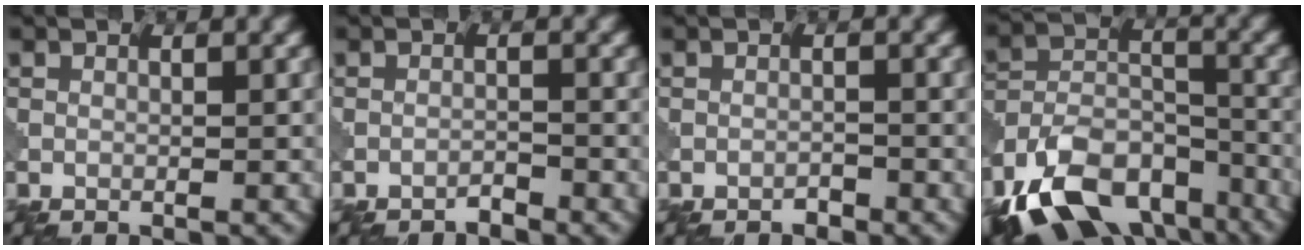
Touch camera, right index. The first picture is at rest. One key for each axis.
{"total": 1.0, "fx": -1.0, "fy": 0.1, "fz": 0.3, "tx": 0.000, "ty": 0.004, "tz": -0.020}
{"total": 0.8, "fx": -0.7, "fy": 0.3, "fz": 0.2, "tx": -0.002, "ty": 0.000, "tz": -0.013}
{"total": 14.2, "fx": -10.0, "fy": 7.4, "fz": 6.9, "tx": -0.126, "ty": 0.000, "tz": -0.163}